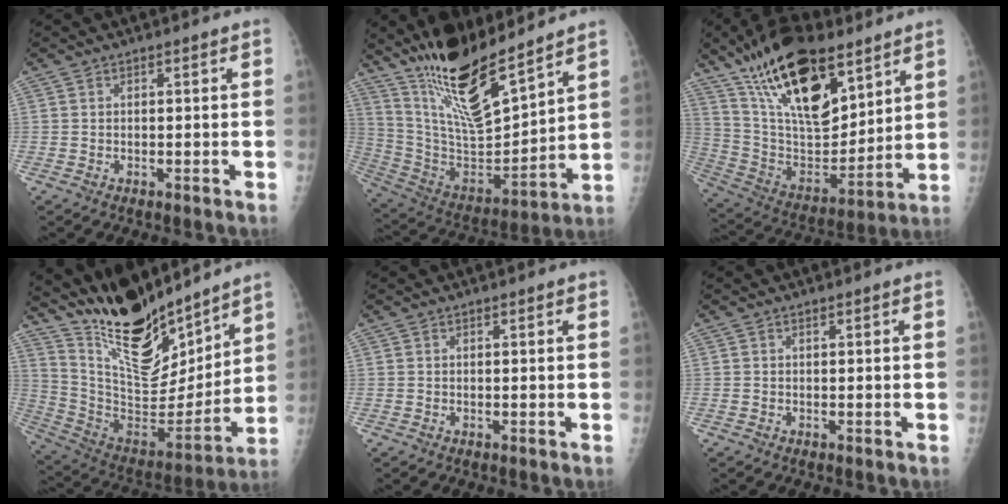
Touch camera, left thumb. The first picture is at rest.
{"total": 19.6, "force": [14.9, 4.7, 11.9], "torque": [-0.181, -0.088, 0.286]}
{"total": 25.2, "force": [15.2, 10.9, 17.0], "torque": [-0.271, -0.052, 0.275]}
{"total": 21.2, "force": [17.3, 6.5, 10.4], "torque": [-0.138, -0.103, 0.314]}
{"total": 0.0}
{"total": 0.0}